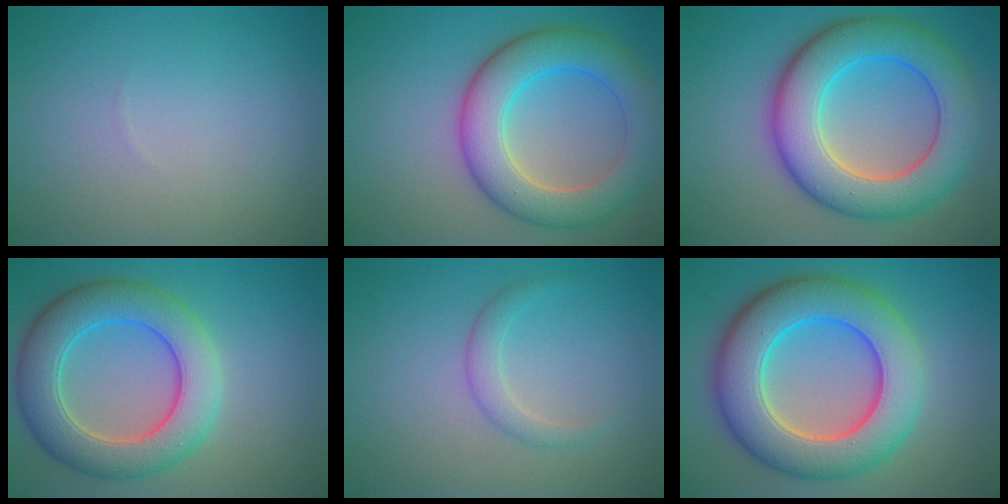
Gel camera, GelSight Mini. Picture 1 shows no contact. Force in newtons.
{"total": 7.6, "press": 7.6, "slide": 0.1}
{"total": 9.7, "press": 9.7, "slide": 0.1}
{"total": 7.6, "press": 7.6, "slide": 0.3}
{"total": 1.7, "press": 1.7, "slide": 0.0}
{"total": 10.4, "press": 10.3, "slide": 0.7}